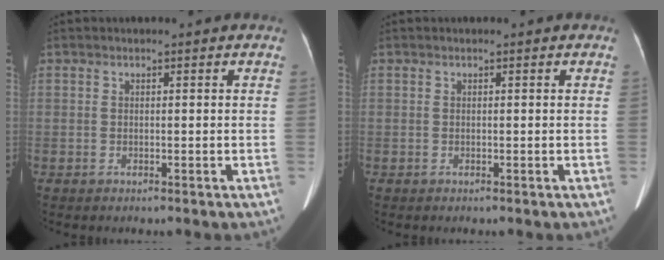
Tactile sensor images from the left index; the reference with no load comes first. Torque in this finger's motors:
{"motor_torque": [0.14, -0.04, 0.04, 0.01]}